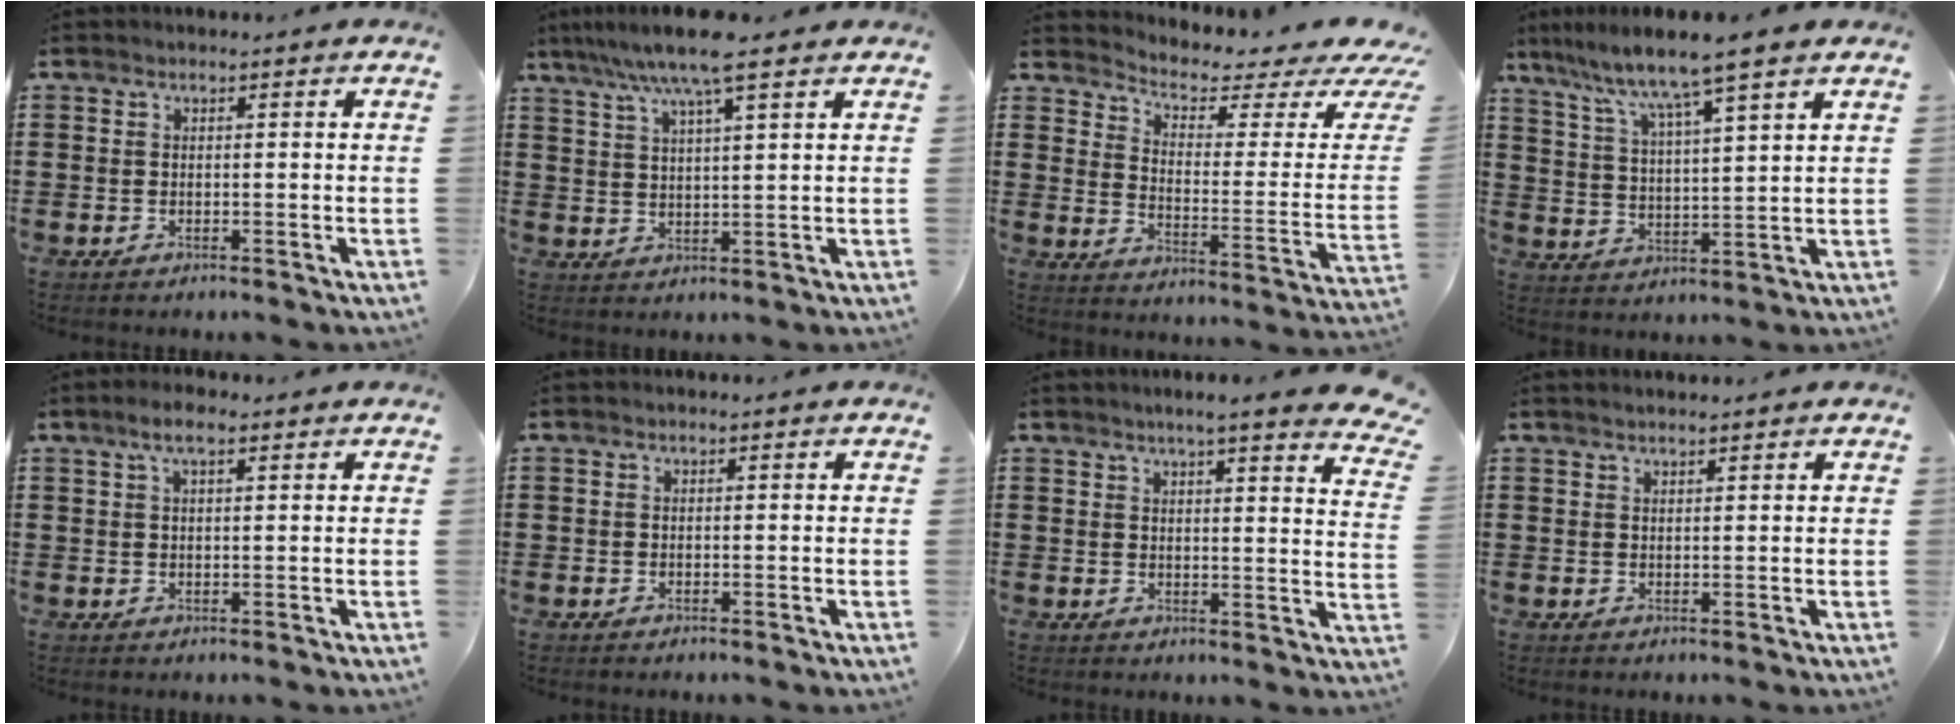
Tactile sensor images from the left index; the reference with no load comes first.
{"total": 8.5, "force": [6.4, 0.4, 5.5], "torque": [-0.123, -0.010, 0.113]}
{"total": 3.2, "force": [2.3, 0.9, 2.0], "torque": [-0.049, -0.030, 0.030]}
{"total": 6.5, "force": [5.4, -0.8, 3.6], "torque": [-0.094, -0.040, 0.084]}
{"total": 3.5, "force": [1.9, 1.0, 2.7], "torque": [-0.057, 0.007, 0.032]}
{"total": 0.0}
{"total": 4.4, "force": [3.7, -0.5, 2.4], "torque": [-0.053, -0.019, 0.060]}
{"total": 1.0, "force": [1.0, 0.0, 0.3], "torque": [-0.006, -0.001, 0.019]}